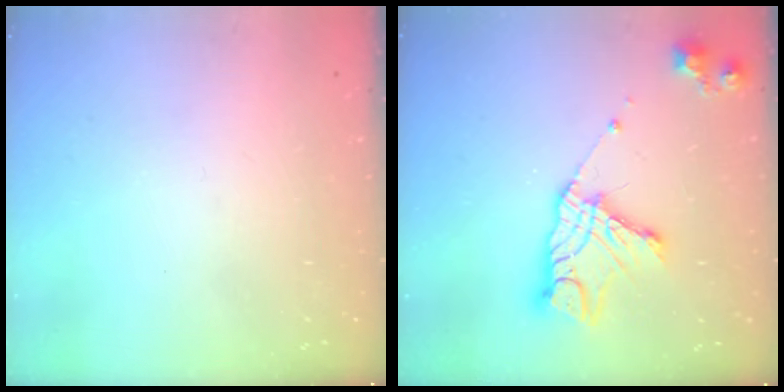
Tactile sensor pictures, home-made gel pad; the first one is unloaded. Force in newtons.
{"total": 14.4, "press": 14.3, "slide": 1.4}